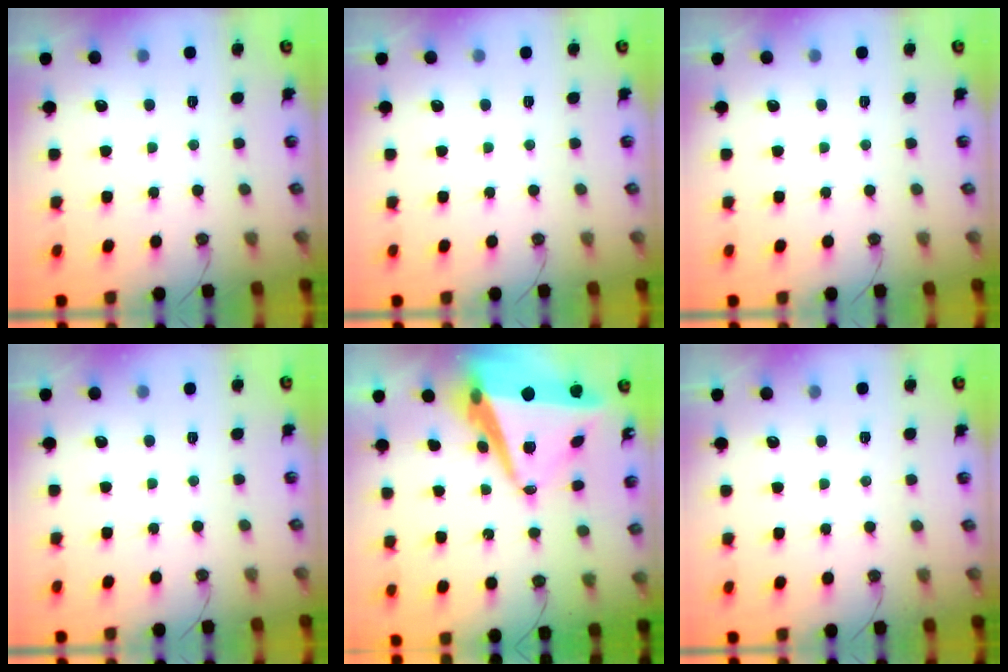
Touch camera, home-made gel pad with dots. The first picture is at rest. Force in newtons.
{"total": 0.0}
{"total": 0.0}
{"total": 0.0}
{"total": 14.8, "press": 14.5, "slide": 3.0}
{"total": 5.5, "press": 3.6, "slide": 4.1}